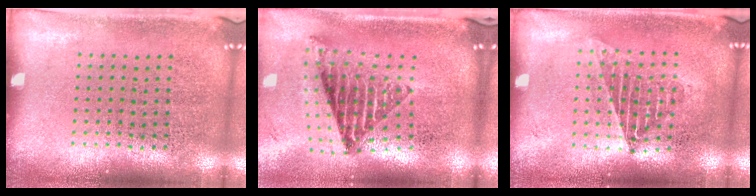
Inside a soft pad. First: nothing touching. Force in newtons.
{"total": 1.7, "press": 1.4, "slide": 1.1}
{"total": 1.3, "press": 1.2, "slide": 0.5}